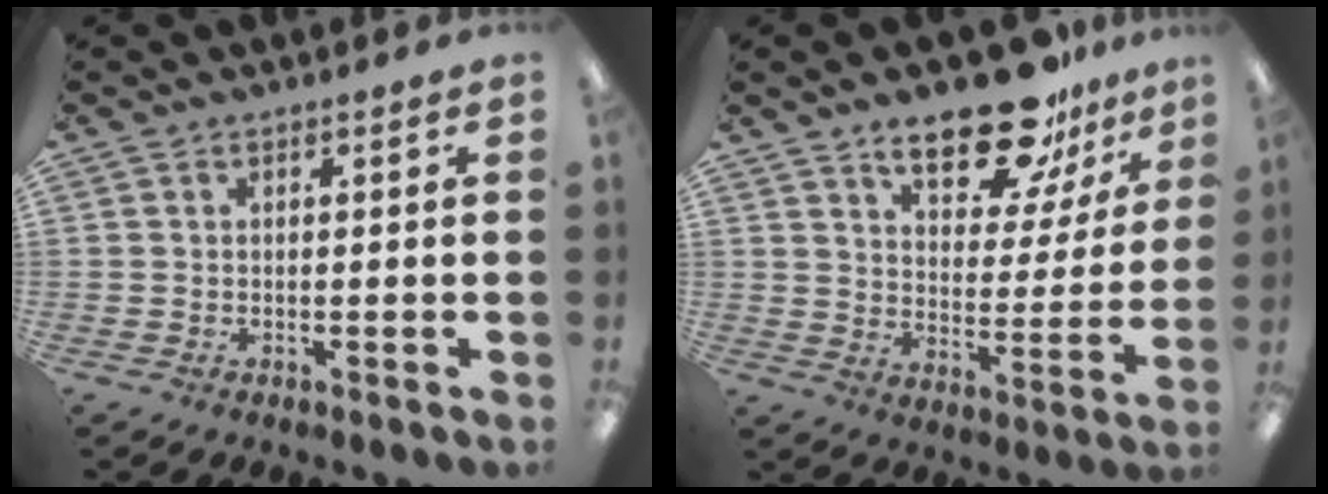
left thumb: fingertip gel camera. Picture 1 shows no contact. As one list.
[{"total": 16.9, "force": [12.8, 6.7, 8.6], "torque": [-0.121, -0.078, 0.219]}]